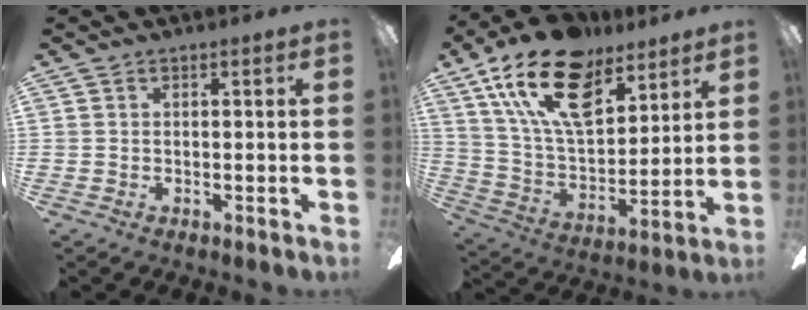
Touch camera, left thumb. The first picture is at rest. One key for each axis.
{"total": 21.8, "fx": 12.7, "fy": 11.3, "fz": 13.7, "tx": -0.261, "ty": -0.059, "tz": 0.226}